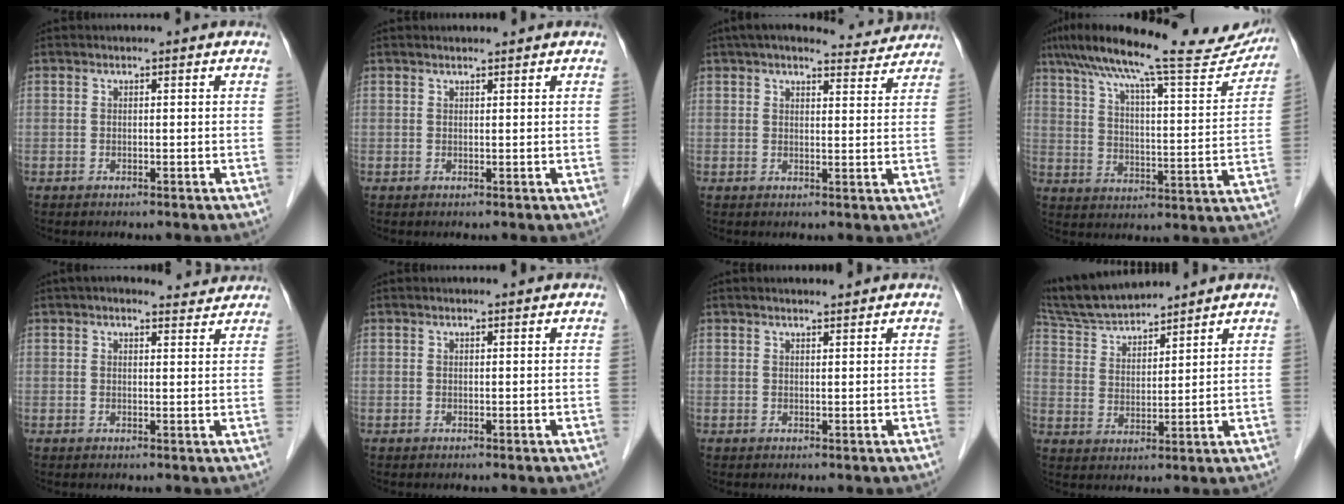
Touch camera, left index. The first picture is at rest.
{"total": 1.2, "force": [1.1, 0.0, 0.4], "torque": [-0.006, 0.007, 0.021]}
{"total": 9.3, "force": [8.6, 1.7, 3.0], "torque": [-0.038, 0.013, 0.103]}
{"total": 23.9, "force": [20.5, 3.2, 11.9], "torque": [-0.198, 0.001, 0.283]}
{"total": 5.3, "force": [4.8, 1.3, 1.6], "torque": [-0.020, 0.018, 0.054]}
{"total": 0.6, "force": [0.5, 0.0, 0.3], "torque": [-0.007, 0.007, 0.009]}
{"total": 2.0, "force": [1.9, 0.1, 0.8], "torque": [-0.011, 0.009, 0.029]}
{"total": 9.7, "force": [9.2, 0.9, 2.7], "torque": [-0.064, 0.021, 0.183]}